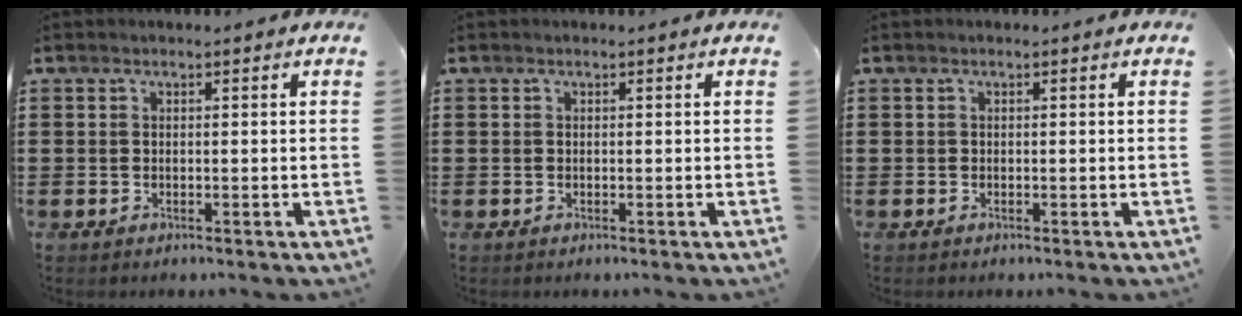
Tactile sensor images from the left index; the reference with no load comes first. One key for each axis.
{"total": 0.0}
{"total": 0.0}